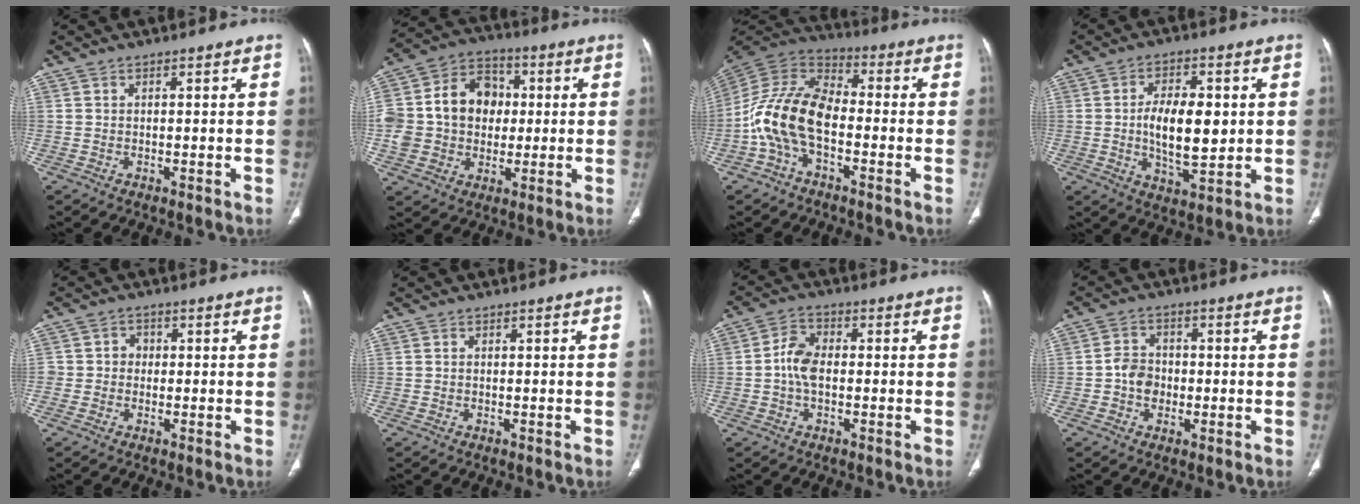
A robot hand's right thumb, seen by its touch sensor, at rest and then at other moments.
{"total": 18.3, "force": [1.1, 14.8, 10.8], "torque": [-0.188, 0.033, 0.024]}
{"total": 14.4, "force": [-3.5, 8.4, 11.2], "torque": [-0.219, 0.048, -0.075]}
{"total": 11.1, "force": [0.5, 5.3, 9.7], "torque": [-0.148, -0.008, 0.013]}
{"total": 2.8, "force": [-0.1, 2.6, 0.9], "torque": [0.010, 0.010, -0.007]}
{"total": 0.0}
{"total": 5.7, "force": [-0.5, 3.6, 4.4], "torque": [-0.082, 0.015, -0.016]}
{"total": 5.1, "force": [-0.8, 4.2, 2.8], "torque": [-0.030, 0.013, -0.020]}